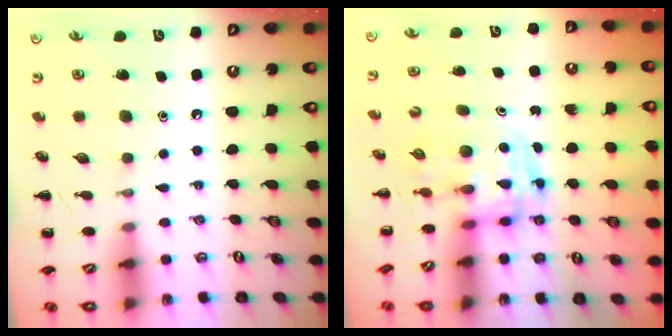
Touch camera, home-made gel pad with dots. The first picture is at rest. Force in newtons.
{"total": 3.4, "press": 3.4, "slide": 0.6}